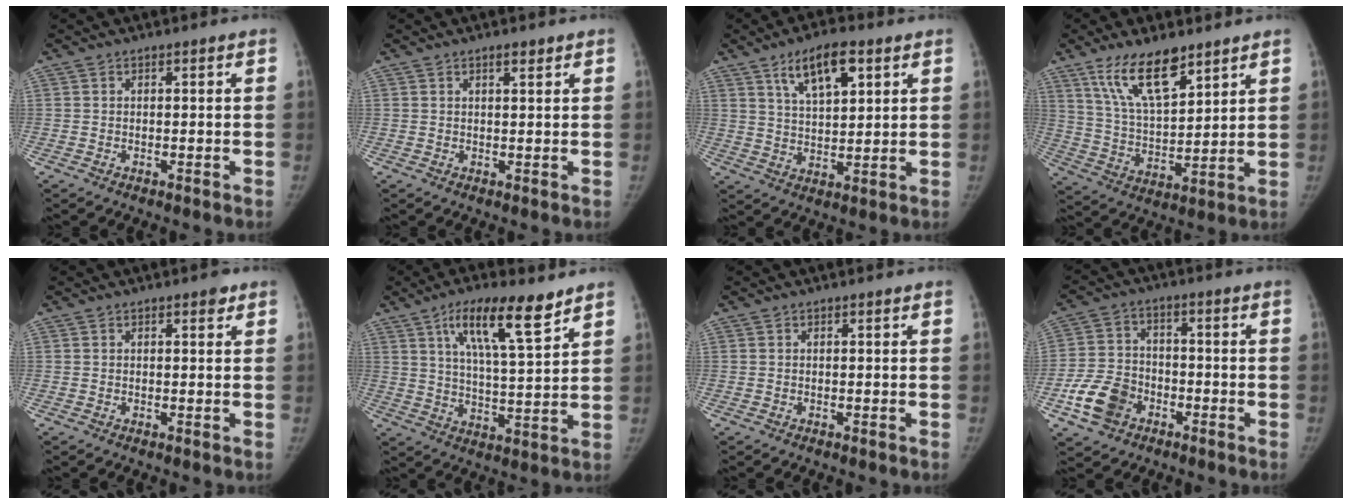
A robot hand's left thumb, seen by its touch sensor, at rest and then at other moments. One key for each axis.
{"total": 1.8, "fx": 1.2, "fy": 0.5, "fz": 1.2, "tx": -0.015, "ty": -0.006, "tz": 0.019}
{"total": 9.9, "fx": 5.1, "fy": 4.1, "fz": 7.4, "tx": -0.109, "ty": -0.021, "tz": 0.091}
{"total": 13.1, "fx": 8.7, "fy": 4.9, "fz": 8.5, "tx": -0.132, "ty": -0.047, "tz": 0.170}
{"total": 1.4, "fx": 0.9, "fy": 0.6, "fz": 0.9, "tx": -0.004, "ty": -0.002, "tz": 0.009}
{"total": 13.5, "fx": 8.1, "fy": 3.2, "fz": 10.3, "tx": -0.161, "ty": -0.036, "tz": 0.141}
{"total": 0.0}
{"total": 9.7, "fx": -4.6, "fy": 7.2, "fz": 4.6, "tx": -0.076, "ty": 0.022, "tz": -0.085}